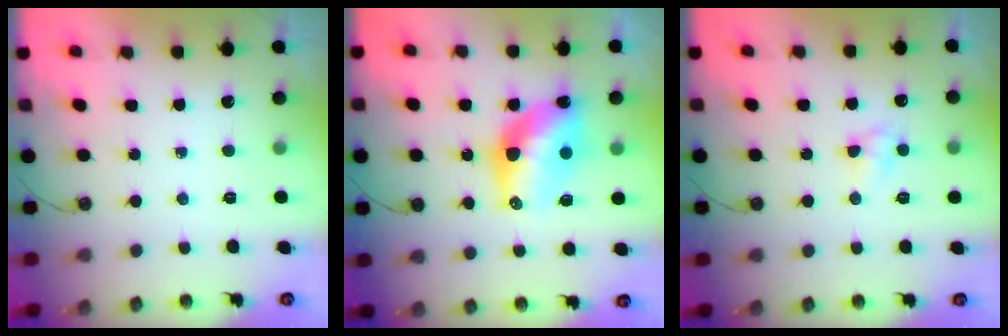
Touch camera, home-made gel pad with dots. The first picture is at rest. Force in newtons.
{"total": 12.4, "press": 12.3, "slide": 0.9}
{"total": 4.3, "press": 4.3, "slide": 0.6}